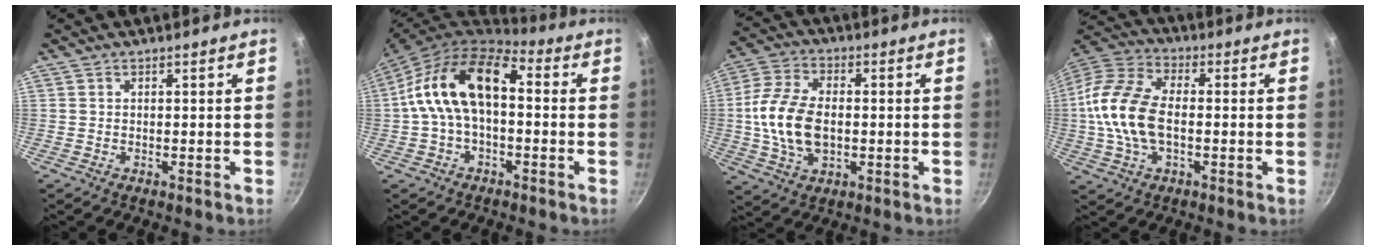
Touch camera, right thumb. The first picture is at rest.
{"total": 14.7, "force": [0.6, 8.5, 12.0], "torque": [-0.199, 0.041, -0.006]}
{"total": 13.3, "force": [-0.5, 8.3, 10.4], "torque": [-0.195, 0.014, -0.016]}
{"total": 15.3, "force": [-0.9, 8.9, 12.4], "torque": [-0.239, 0.030, -0.033]}